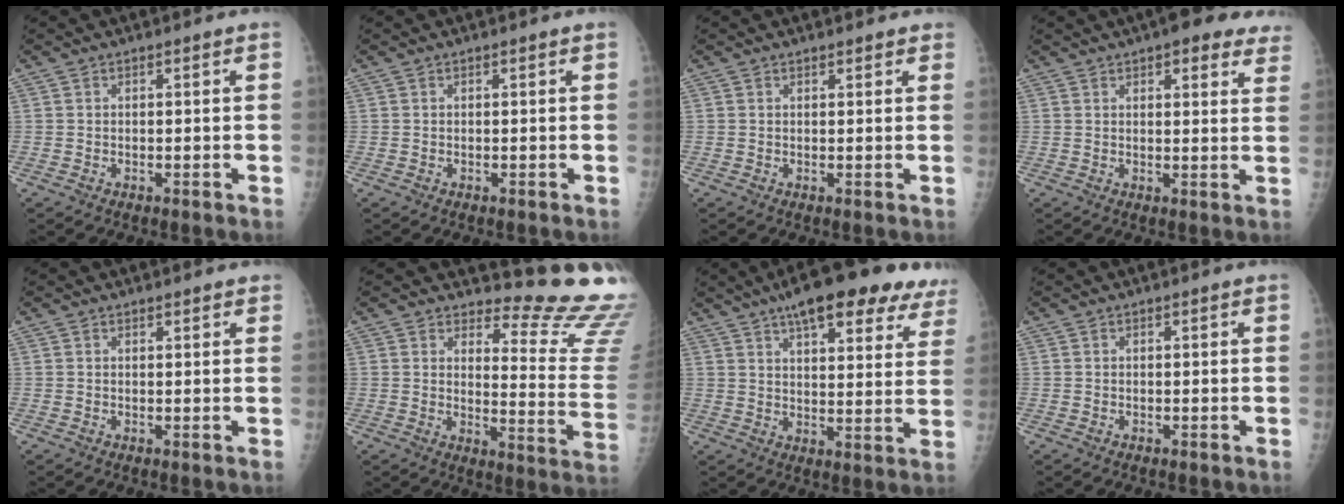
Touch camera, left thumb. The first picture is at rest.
{"total": 0.0}
{"total": 1.5, "force": [1.3, 0.5, 0.6], "torque": [-0.001, -0.004, 0.014]}
{"total": 13.0, "force": [9.4, 3.9, 8.1], "torque": [-0.066, -0.022, 0.101]}
{"total": 1.3, "force": [1.1, 0.4, 0.5], "torque": [-0.004, -0.004, 0.014]}
{"total": 15.6, "force": [15.2, 1.3, 2.9], "torque": [-0.005, -0.201, 0.162]}
{"total": 22.2, "force": [15.5, 6.8, 14.3], "torque": [-0.168, -0.030, 0.199]}
{"total": 0.0}